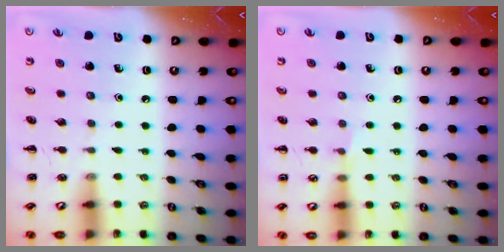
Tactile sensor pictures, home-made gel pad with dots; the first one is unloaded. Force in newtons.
{"total": 4.6, "press": 4.3, "slide": 1.6}